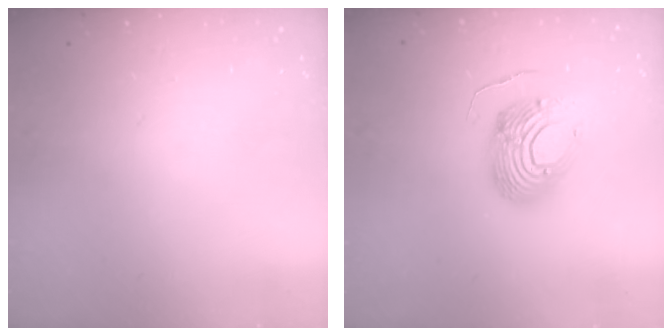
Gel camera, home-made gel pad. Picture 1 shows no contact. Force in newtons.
{"total": 13.7, "press": 13.7, "slide": 1.2}